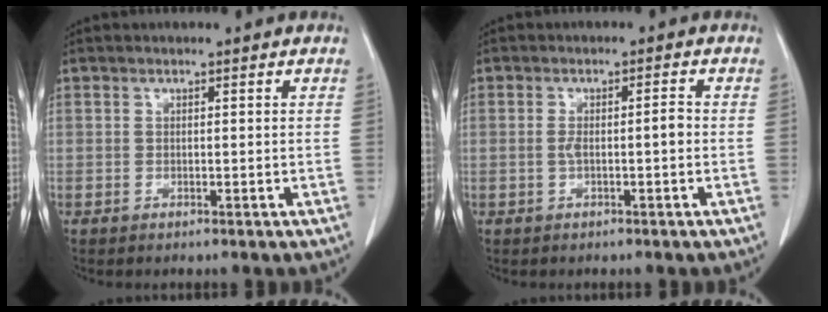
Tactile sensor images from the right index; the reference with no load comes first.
{"total": 2.8, "force": [-0.4, 0.5, 2.8], "torque": [-0.049, 0.009, -0.003]}